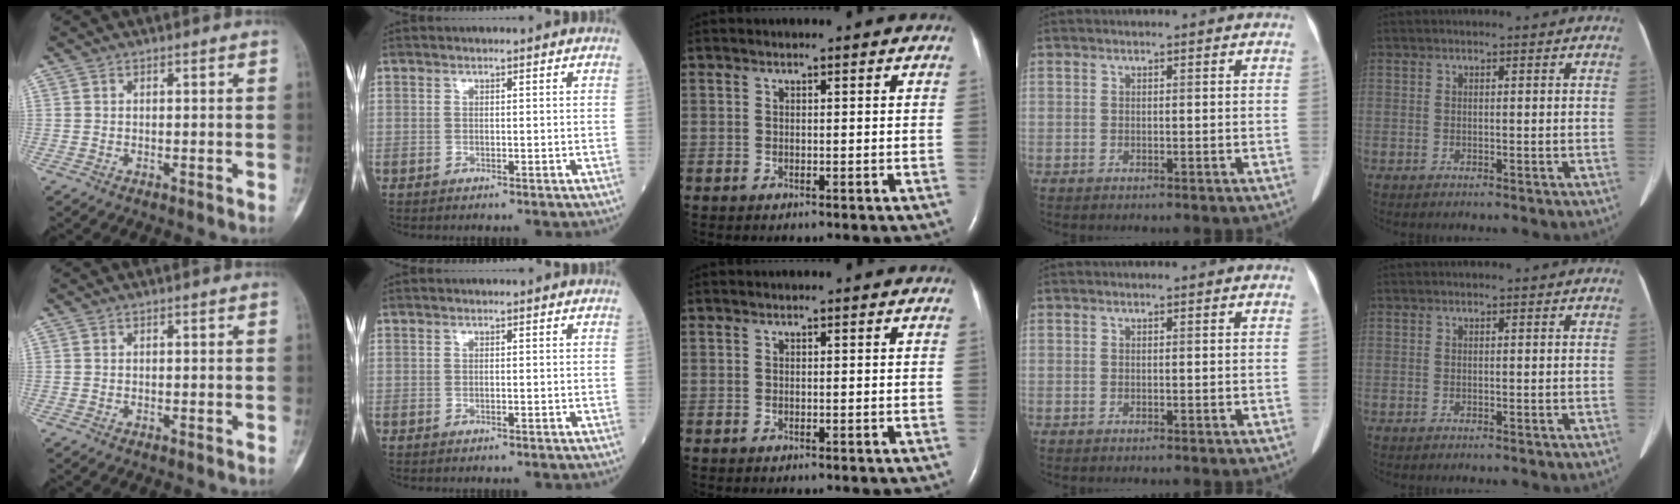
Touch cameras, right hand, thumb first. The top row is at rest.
{}